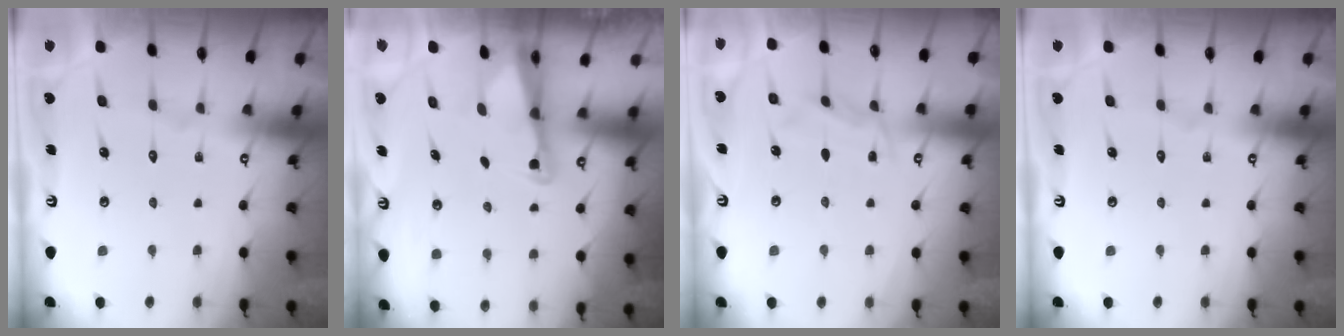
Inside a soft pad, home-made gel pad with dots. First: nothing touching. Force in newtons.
{"total": 2.4, "press": 2.4, "slide": 0.3}
{"total": 5.3, "press": 5.3, "slide": 0.4}
{"total": 0.0}